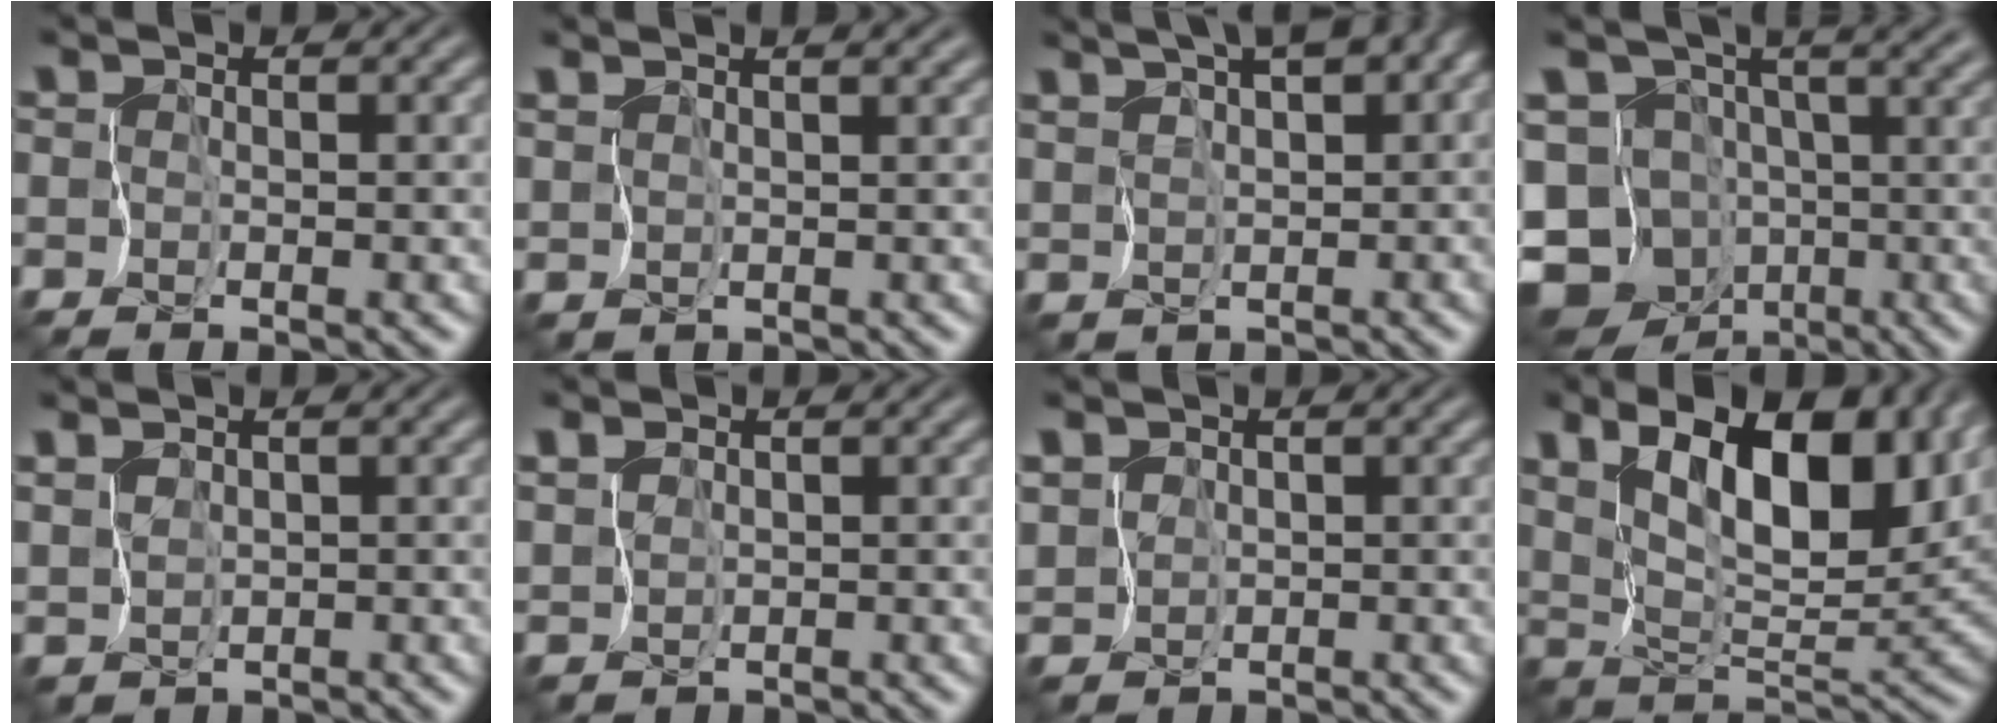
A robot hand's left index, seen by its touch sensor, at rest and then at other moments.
{"total": 2.4, "force": [1.9, 0.7, 1.2], "torque": [-0.031, 0.007, 0.031]}
{"total": 8.7, "force": [4.3, 4.0, 6.5], "torque": [-0.129, 0.020, 0.080]}
{"total": 8.5, "force": [-2.5, 6.9, 4.4], "torque": [-0.078, 0.000, -0.047]}
{"total": 1.0, "force": [0.6, 0.8, 0.2], "torque": [-0.022, -0.001, 0.017]}
{"total": 1.8, "force": [0.5, 1.6, 0.6], "torque": [-0.029, 0.003, 0.015]}
{"total": 2.3, "force": [0.1, 2.2, 0.5], "torque": [-0.026, 0.007, 0.000]}
{"total": 10.8, "force": [4.9, 4.8, 8.4], "torque": [-0.149, -0.001, 0.090]}